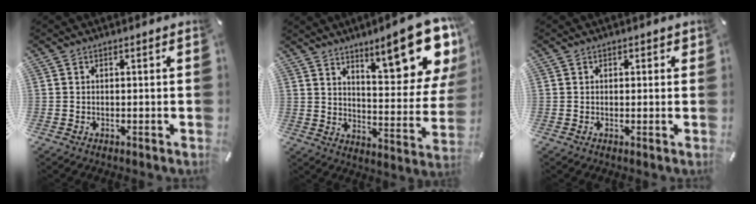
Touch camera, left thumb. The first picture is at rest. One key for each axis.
{"total": 19.8, "fx": 12.5, "fy": 6.4, "fz": 13.8, "tx": -0.177, "ty": -0.094, "tz": 0.201}
{"total": 0.8, "fx": 0.2, "fy": 0.7, "fz": 0.3, "tx": 0.002, "ty": 0.001, "tz": 0.002}